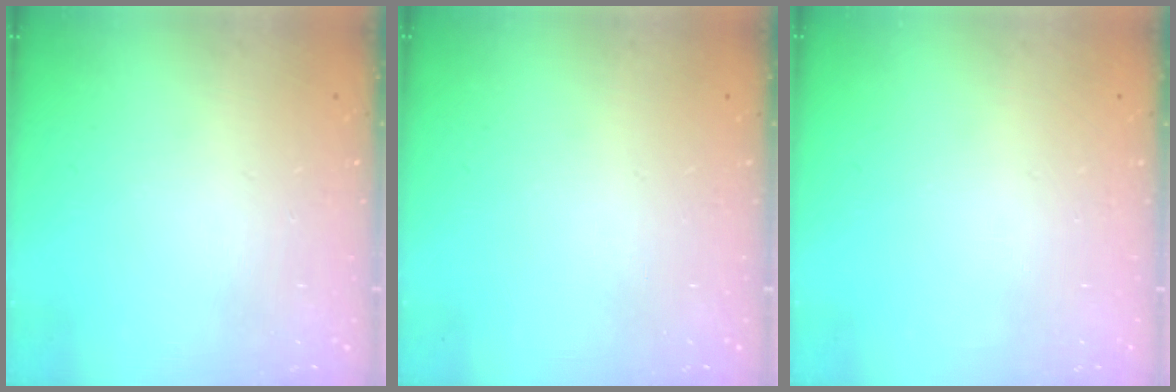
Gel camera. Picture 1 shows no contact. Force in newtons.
{"total": 0.0}
{"total": 0.0}